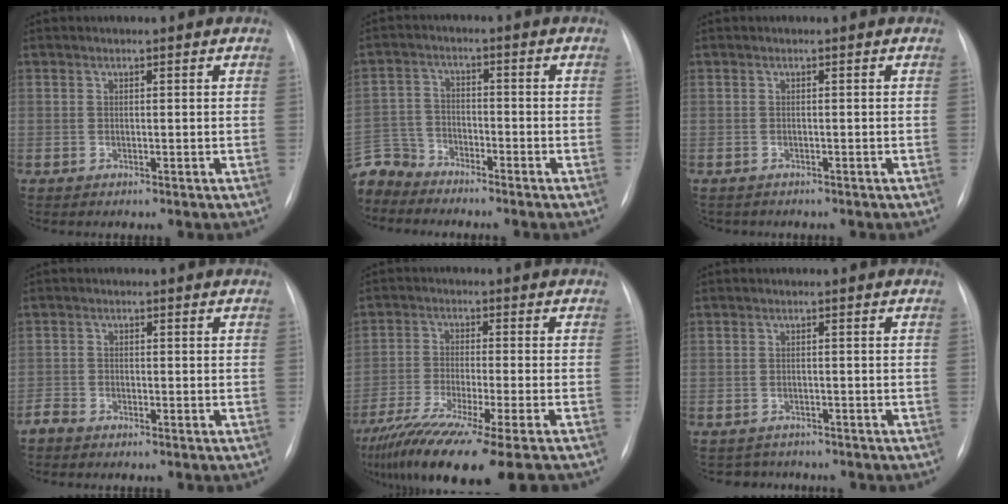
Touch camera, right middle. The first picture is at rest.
{"total": 7.0, "force": [-6.6, 2.2, -0.2], "torque": [0.000, 0.003, -0.137]}
{"total": 2.4, "force": [-2.0, 1.2, 0.3], "torque": [-0.006, 0.001, -0.025]}
{"total": 1.5, "force": [-1.4, 0.4, 0.3], "torque": [-0.006, -0.001, -0.027]}
{"total": 17.2, "force": [-13.3, -0.6, 10.9], "torque": [-0.176, -0.054, -0.218]}
{"total": 3.0, "force": [-2.7, 1.2, -0.5], "torque": [0.005, 0.001, -0.039]}